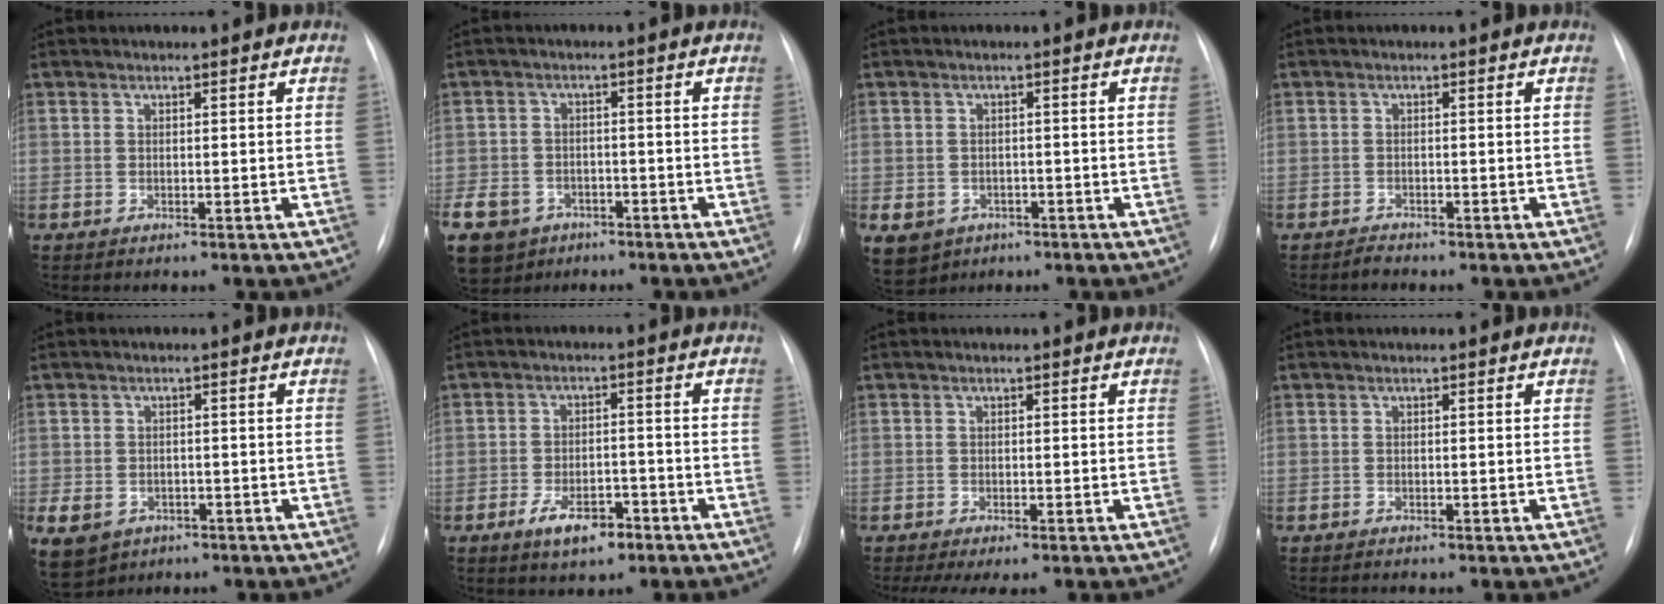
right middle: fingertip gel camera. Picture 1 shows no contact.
{"total": 13.4, "force": [-7.6, 10.0, 4.8], "torque": [-0.143, -0.005, -0.113]}
{"total": 7.1, "force": [-3.5, 5.8, 2.1], "torque": [-0.053, 0.001, -0.045]}
{"total": 1.0, "force": [-1.0, 0.1, -0.1], "torque": [0.002, -0.004, -0.017]}
{"total": 14.8, "force": [-6.6, 11.9, 5.9], "torque": [-0.186, -0.009, -0.083]}
{"total": 6.0, "force": [-3.5, 2.6, 4.1], "torque": [-0.071, 0.000, -0.055]}
{"total": 4.6, "force": [-3.3, 1.2, 3.0], "torque": [-0.040, -0.011, -0.048]}
{"total": 0.0}